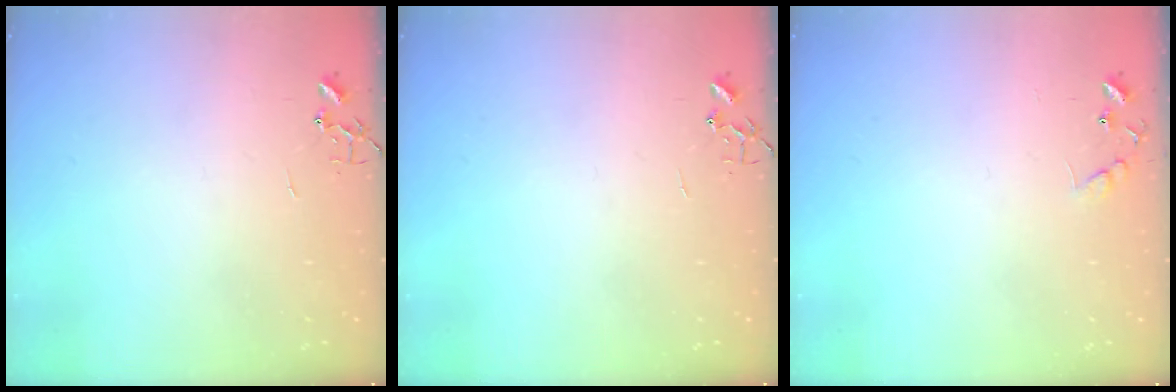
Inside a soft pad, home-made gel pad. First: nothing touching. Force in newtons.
{"total": 0.0}
{"total": 8.9, "press": 8.9, "slide": 0.5}